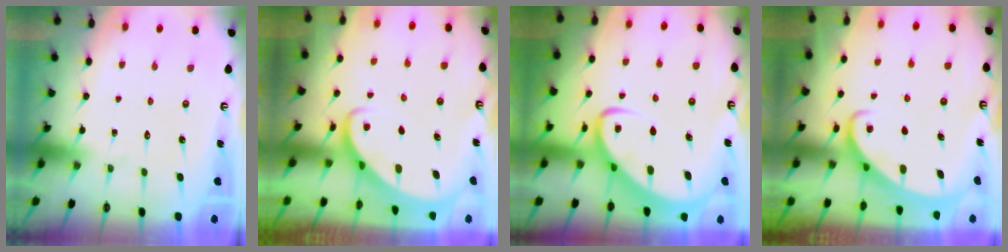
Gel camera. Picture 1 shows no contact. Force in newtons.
{"total": 2.5, "press": 2.5, "slide": 0.3}
{"total": 5.1, "press": 5.1, "slide": 0.5}
{"total": 2.5, "press": 2.5, "slide": 0.3}